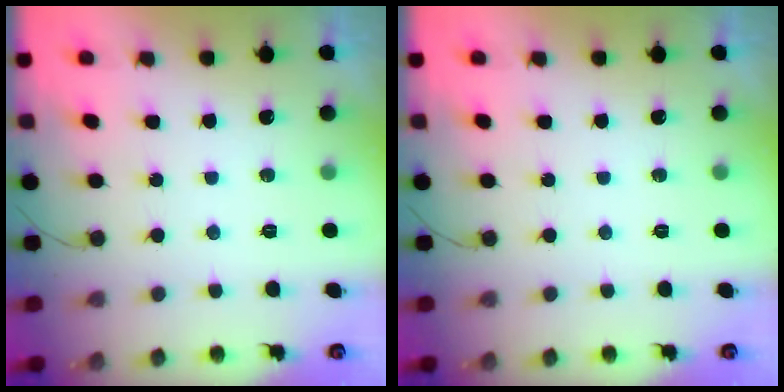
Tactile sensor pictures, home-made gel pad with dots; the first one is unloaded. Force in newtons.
{"total": 0.0}